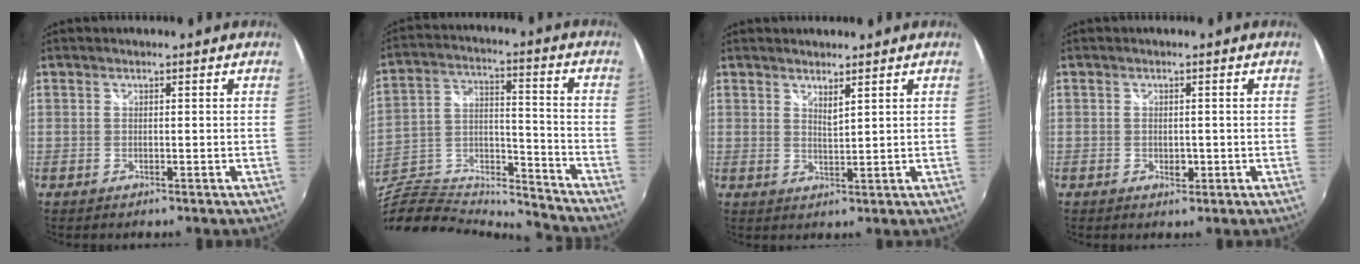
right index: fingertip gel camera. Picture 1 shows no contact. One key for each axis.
{"total": 16.8, "fx": -15.0, "fy": 4.6, "fz": 6.0, "tx": -0.139, "ty": 0.018, "tz": -0.273}
{"total": 2.2, "fx": 1.9, "fy": 0.2, "fz": 1.2, "tx": -0.021, "ty": -0.002, "tz": 0.031}
{"total": 1.5, "fx": -0.3, "fy": 1.2, "fz": 0.9, "tx": -0.014, "ty": -0.002, "tz": -0.005}